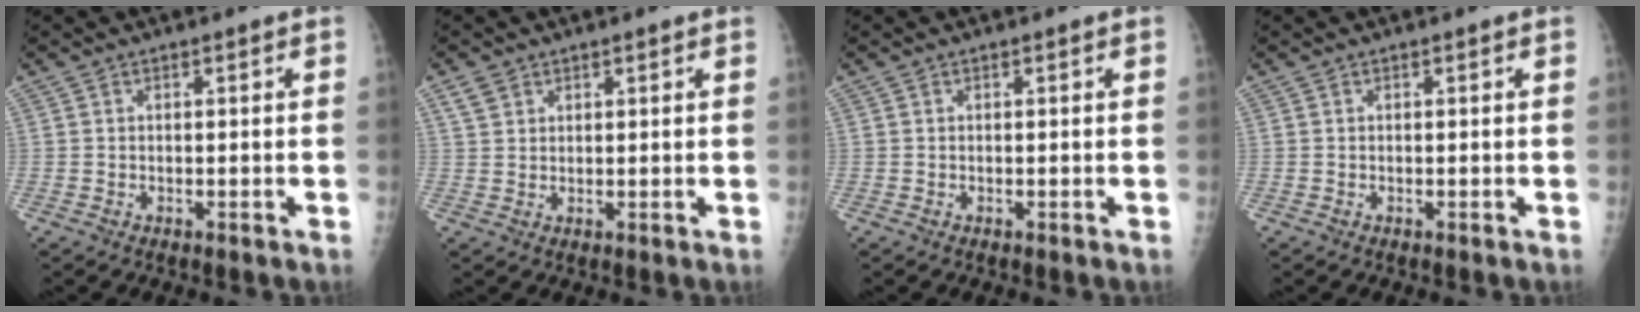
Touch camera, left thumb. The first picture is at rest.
{"total": 2.6, "force": [1.7, 1.8, 1.0], "torque": [-0.012, -0.003, 0.033]}
{"total": 0.0}
{"total": 0.0}